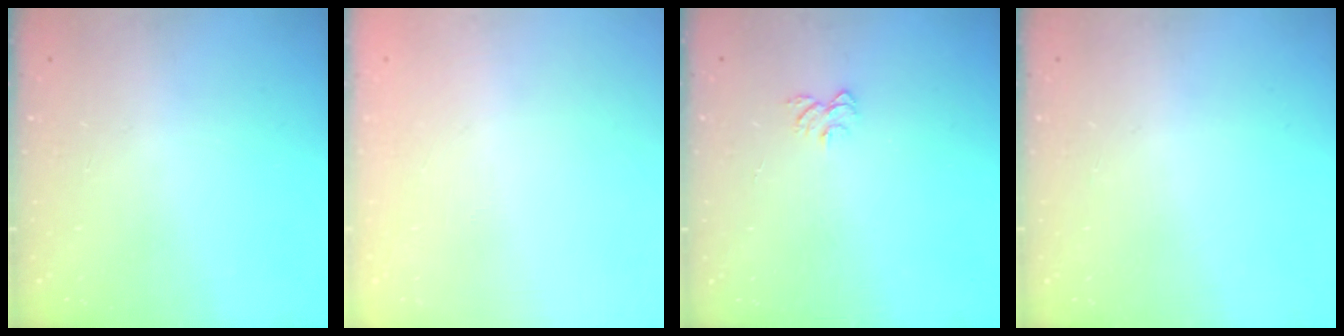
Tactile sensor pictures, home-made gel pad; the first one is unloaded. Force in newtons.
{"total": 2.7, "press": 2.6, "slide": 0.8}
{"total": 5.4, "press": 5.4, "slide": 0.5}
{"total": 0.0}